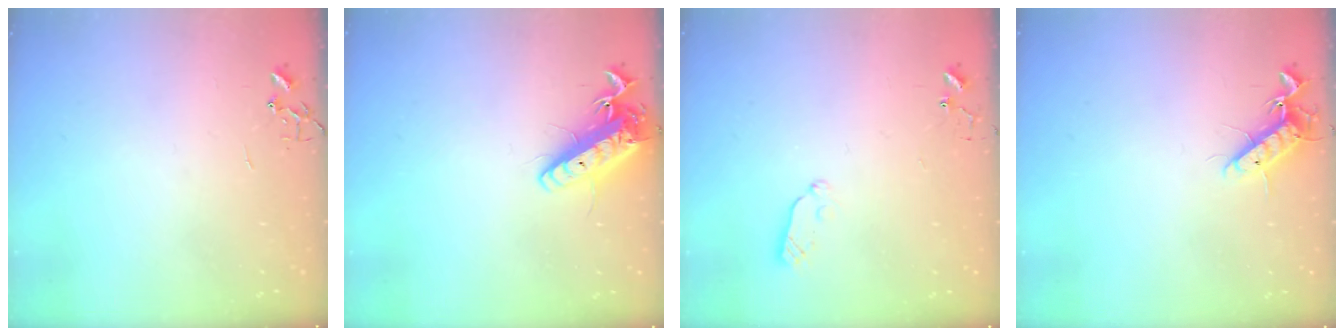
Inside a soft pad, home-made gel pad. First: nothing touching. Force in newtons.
{"total": 14.5, "press": 14.2, "slide": 2.8}
{"total": 3.8, "press": 3.8, "slide": 0.6}
{"total": 11.0, "press": 10.9, "slide": 1.9}